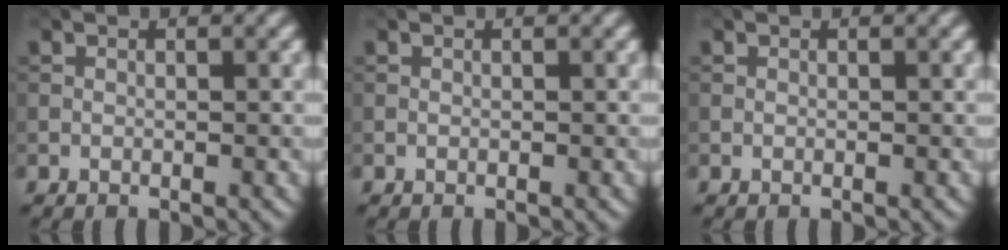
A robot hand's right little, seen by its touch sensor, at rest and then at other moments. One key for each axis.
{"total": 0.0}
{"total": 0.0}